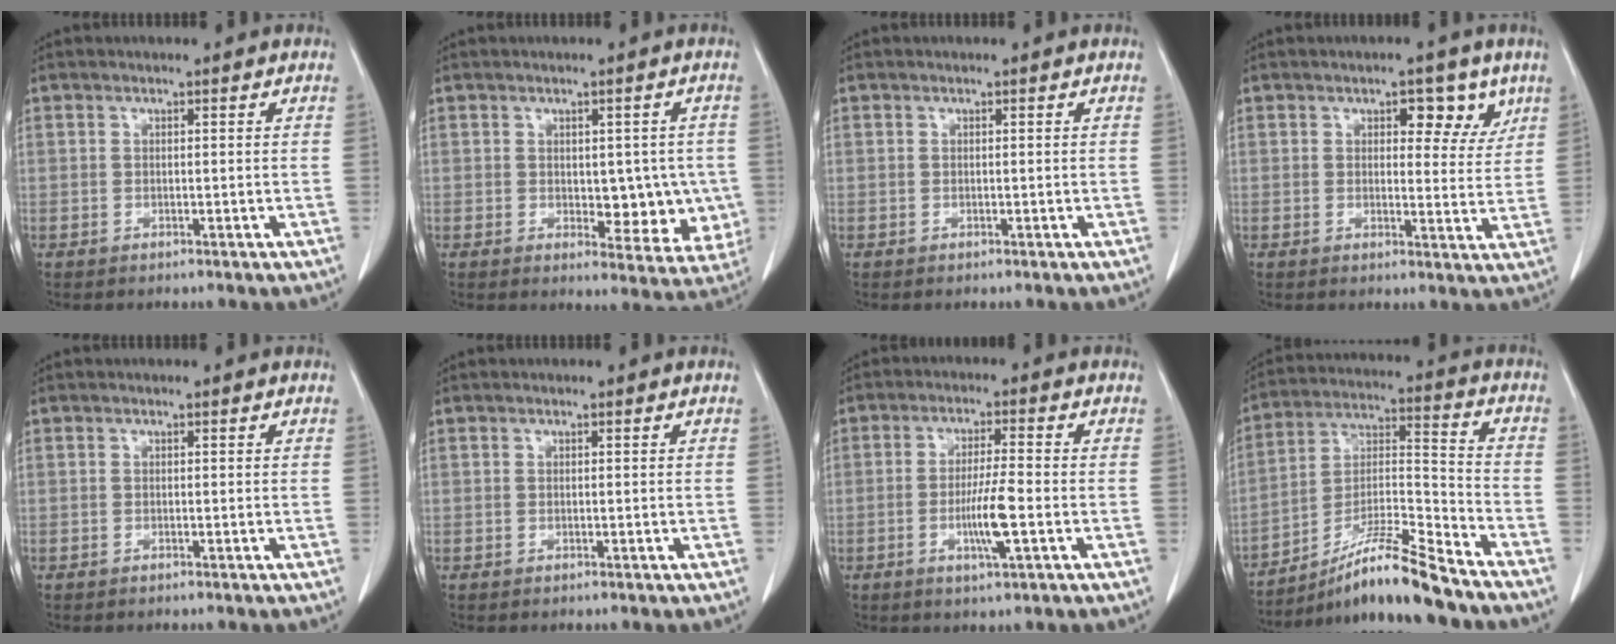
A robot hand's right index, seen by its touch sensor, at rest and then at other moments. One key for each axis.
{"total": 8.1, "fx": -0.3, "fy": 4.5, "fz": 6.7, "tx": -0.058, "ty": 0.005, "tz": 0.010}
{"total": 0.0}
{"total": 5.3, "fx": 2.9, "fy": 2.8, "fz": 3.5, "tx": -0.029, "ty": 0.004, "tz": 0.035}
{"total": 0.0}
{"total": 0.0}
{"total": 6.3, "fx": -1.7, "fy": 0.1, "fz": 6.1, "tx": -0.112, "ty": -0.007, "tz": -0.029}
{"total": 14.2, "fx": -11.6, "fy": 0.0, "fz": 8.2, "tx": -0.148, "ty": 0.002, "tz": -0.201}